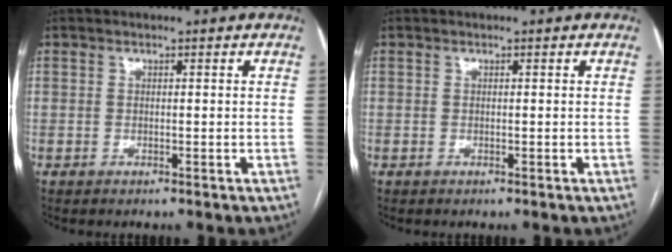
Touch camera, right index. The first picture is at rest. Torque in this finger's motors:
{"motor_torque": [0.00, 0.00, 0.00, 0.00]}